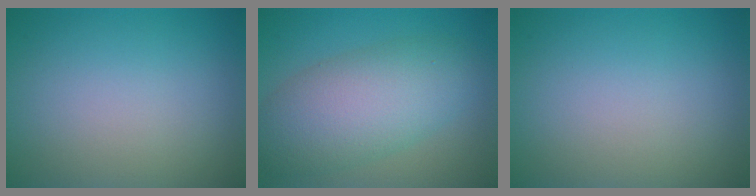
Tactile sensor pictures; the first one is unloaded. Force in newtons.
{"total": 7.4, "press": 7.4, "slide": 0.3}
{"total": 0.0}